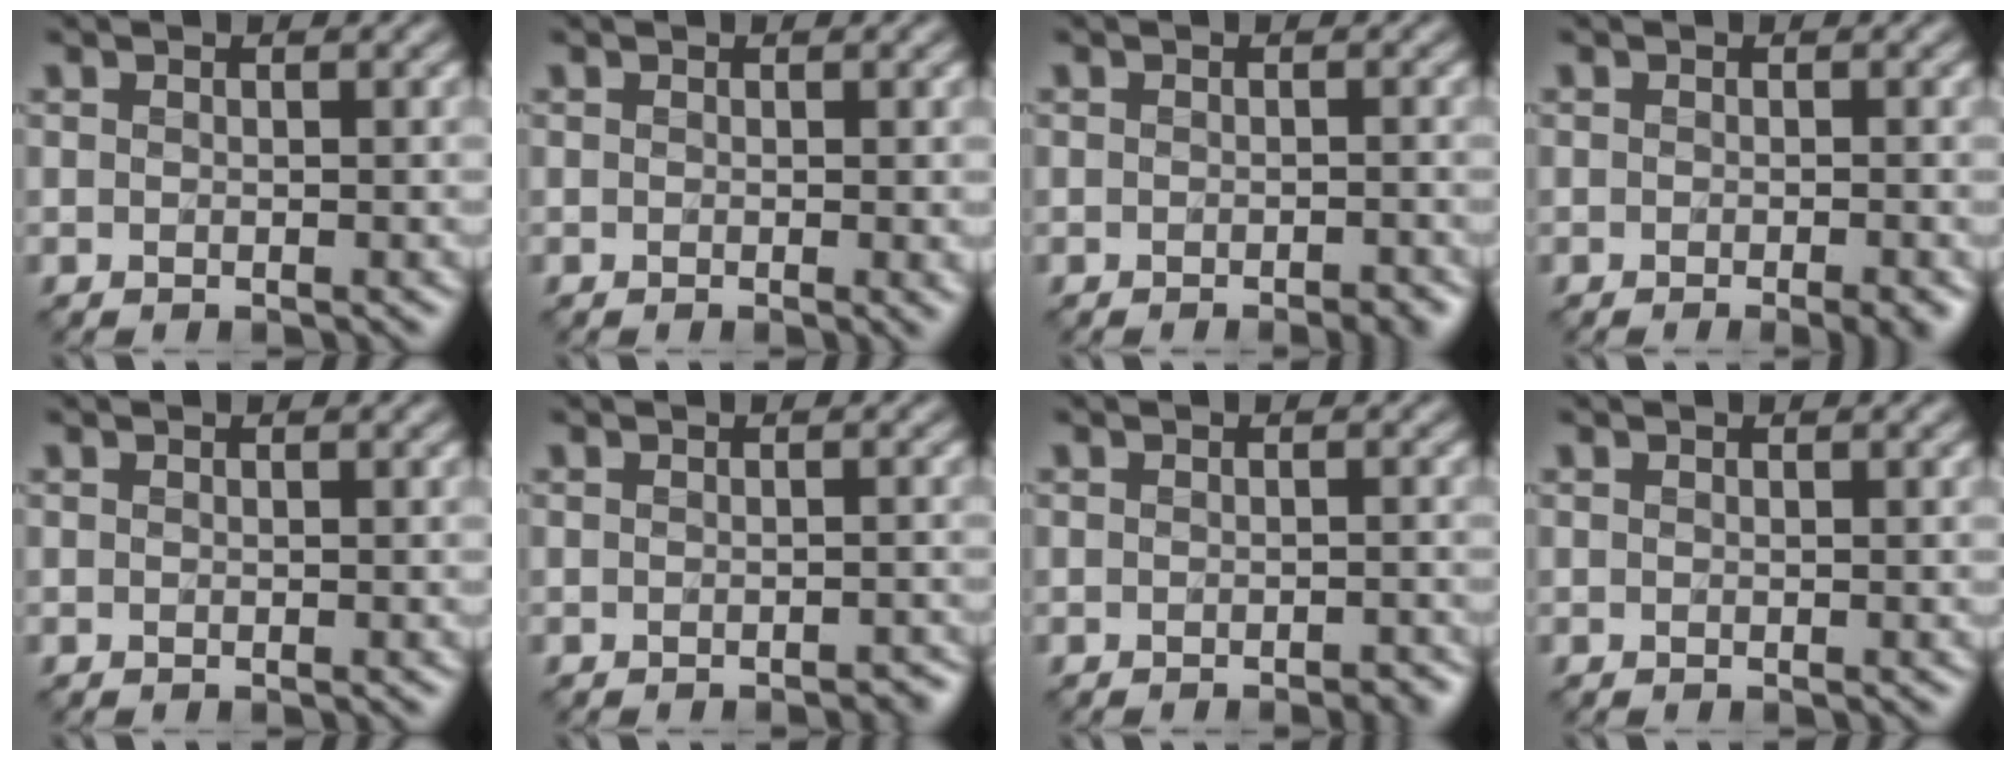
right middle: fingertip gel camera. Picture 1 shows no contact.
{"total": 0.8, "force": [0.2, 0.0, 0.8], "torque": [-0.010, -0.004, 0.001]}
{"total": 1.5, "force": [-1.0, 0.6, 0.8], "torque": [-0.008, -0.006, -0.015]}
{"total": 1.8, "force": [-1.0, 0.6, 1.4], "torque": [-0.015, -0.006, -0.013]}
{"total": 0.0}
{"total": 0.9, "force": [-0.7, 0.4, 0.2], "torque": [-0.002, -0.005, -0.012]}
{"total": 1.1, "force": [-0.9, 0.6, 0.4], "torque": [-0.005, -0.006, -0.016]}
{"total": 0.0}